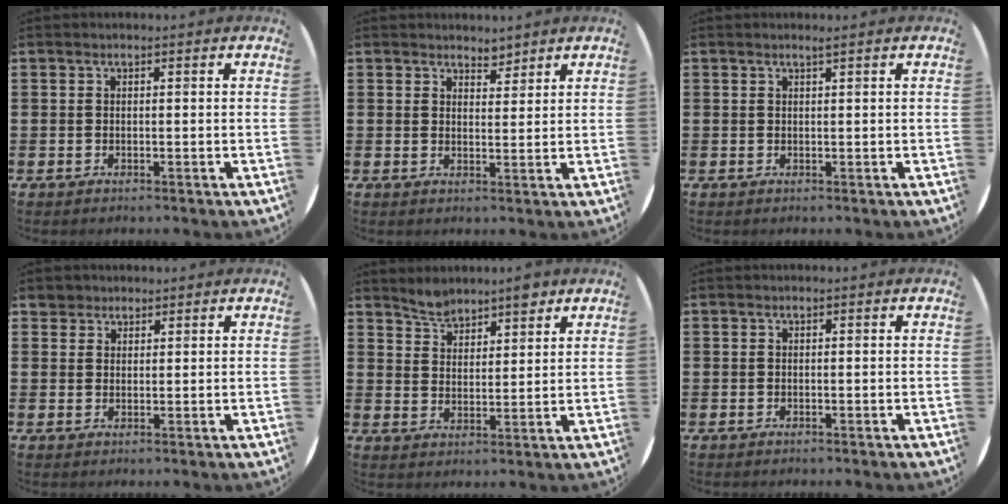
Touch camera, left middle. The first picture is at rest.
{"total": 2.6, "force": [2.6, 0.7, 0.0], "torque": [0.005, -0.008, 0.046]}
{"total": 0.6, "force": [0.5, -0.1, 0.4], "torque": [-0.004, -0.001, 0.008]}
{"total": 2.4, "force": [2.0, 1.2, -0.2], "torque": [0.006, 0.004, 0.039]}
{"total": 5.3, "force": [4.9, 1.9, 1.1], "torque": [-0.034, -0.012, 0.091]}
{"total": 0.0}